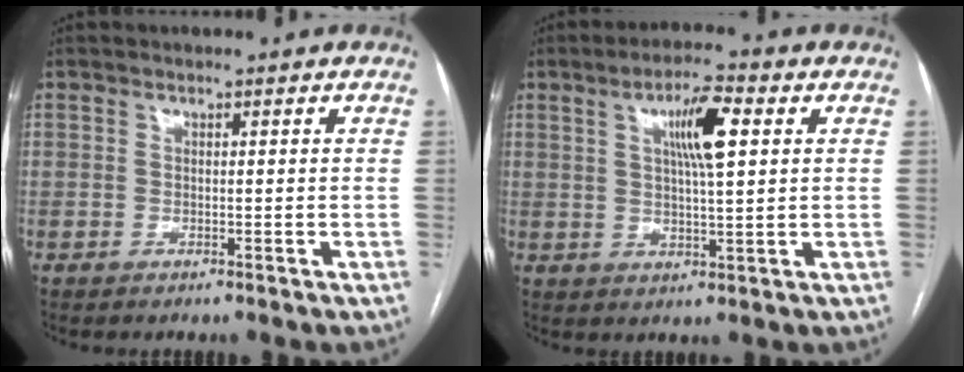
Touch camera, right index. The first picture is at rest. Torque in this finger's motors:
{"motor_torque": [0.49, 0.04, 0.22, 0.13]}